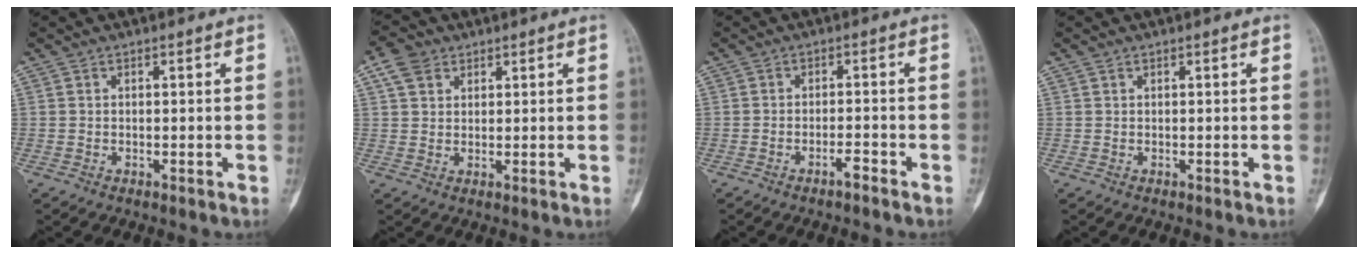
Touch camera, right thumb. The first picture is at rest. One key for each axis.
{"total": 4.8, "fx": 2.5, "fy": 3.5, "fz": 2.1, "tx": -0.031, "ty": 0.000, "tz": 0.050}
{"total": 2.1, "fx": -1.6, "fy": 0.4, "fz": 1.3, "tx": -0.027, "ty": 0.011, "tz": -0.029}
{"total": 0.0}